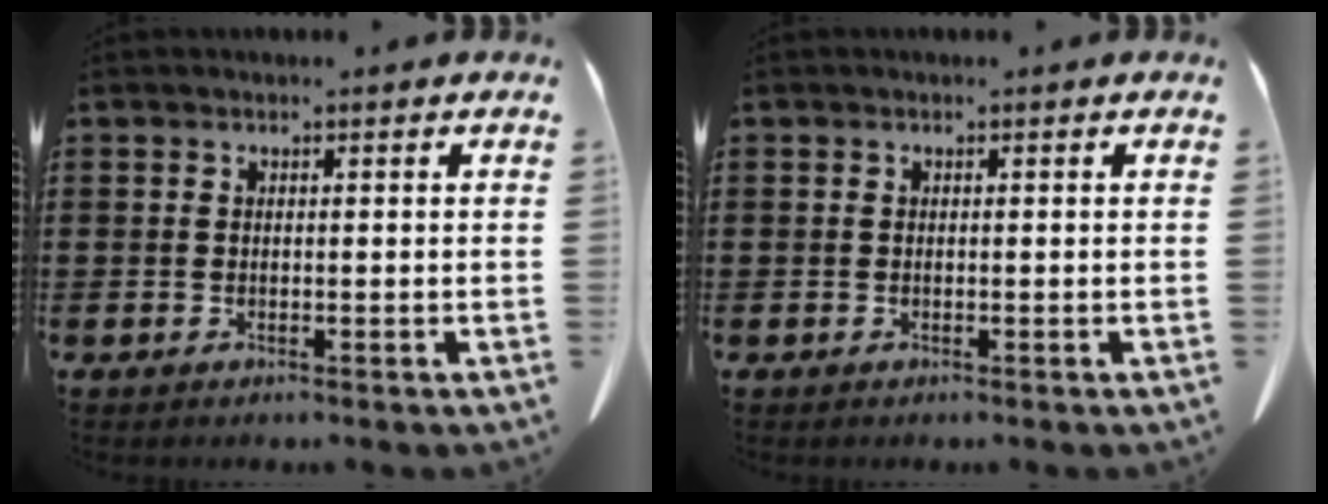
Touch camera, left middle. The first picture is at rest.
{"total": 0.0}